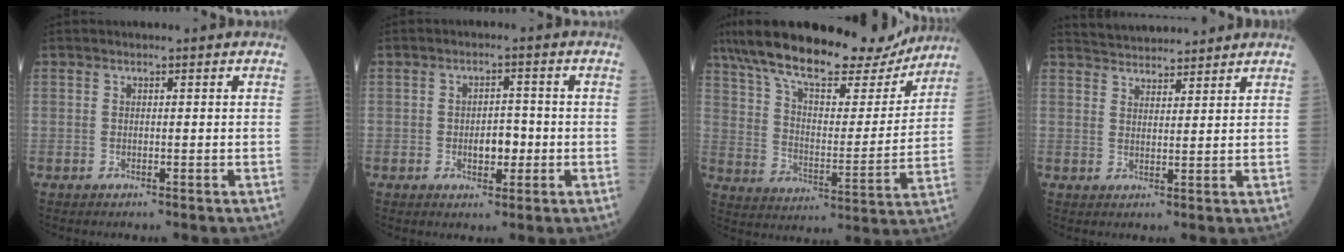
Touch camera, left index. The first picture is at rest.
{"total": 4.0, "force": [-1.1, 2.1, 3.2], "torque": [-0.048, 0.003, -0.015]}
{"total": 23.1, "force": [19.3, 6.1, 11.3], "torque": [-0.198, 0.011, 0.289]}
{"total": 7.5, "force": [7.2, 1.2, 1.5], "torque": [-0.027, 0.023, 0.109]}